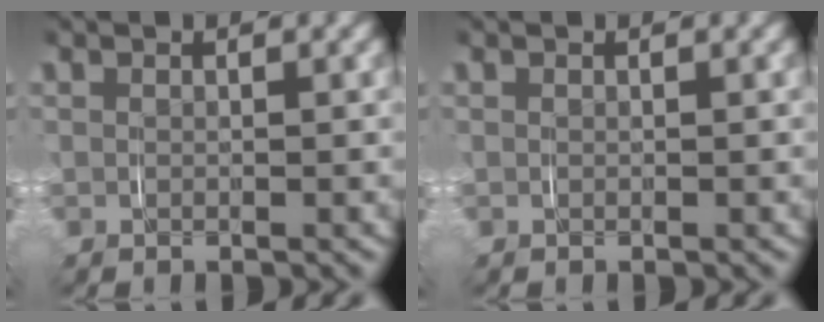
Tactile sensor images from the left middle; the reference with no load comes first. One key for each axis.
{"total": 0.0}